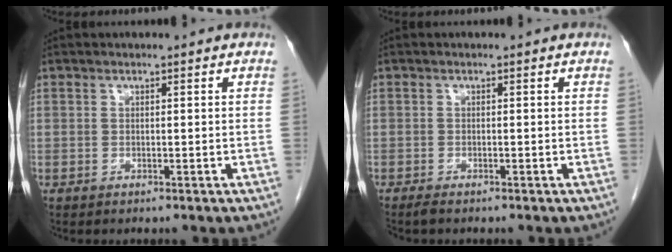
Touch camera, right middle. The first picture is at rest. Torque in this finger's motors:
{"motor_torque": [0.01, 0.03, 0.01, 0.00]}